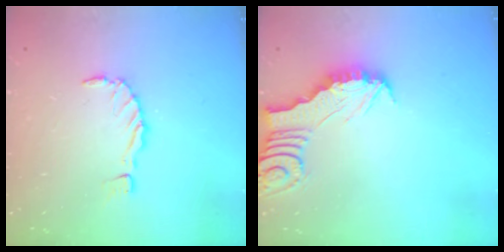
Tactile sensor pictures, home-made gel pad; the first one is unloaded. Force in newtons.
{"total": 3.3, "press": 3.3, "slide": 0.3}